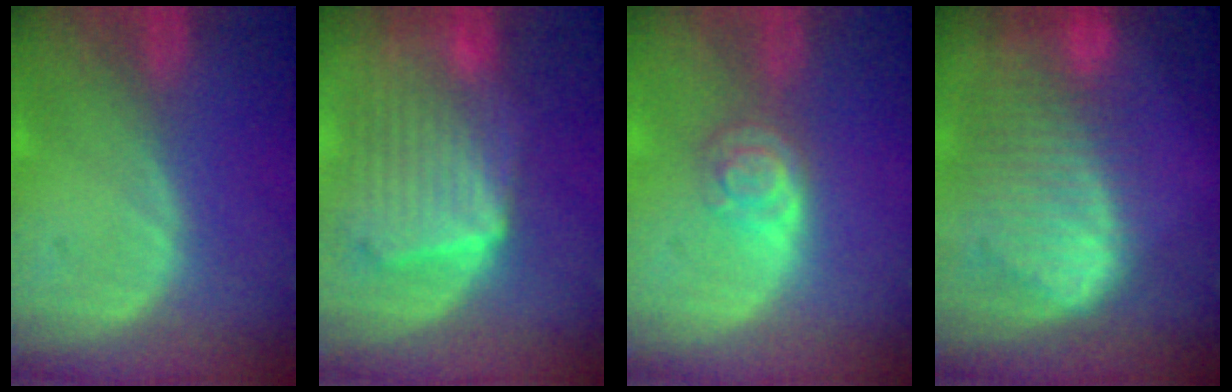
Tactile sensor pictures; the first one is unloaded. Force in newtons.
{"total": 10.7, "press": 9.3, "slide": 5.3}
{"total": 4.3, "press": 3.9, "slide": 1.9}
{"total": 10.5, "press": 9.0, "slide": 5.3}